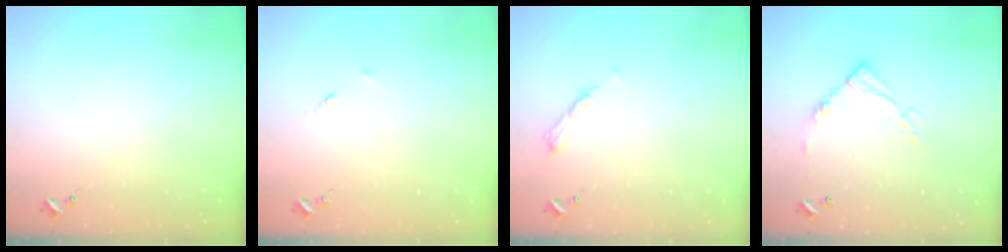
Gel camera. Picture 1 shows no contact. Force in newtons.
{"total": 3.4, "press": 3.4, "slide": 0.4}
{"total": 4.9, "press": 4.9, "slide": 0.6}
{"total": 12.2, "press": 12.1, "slide": 0.9}